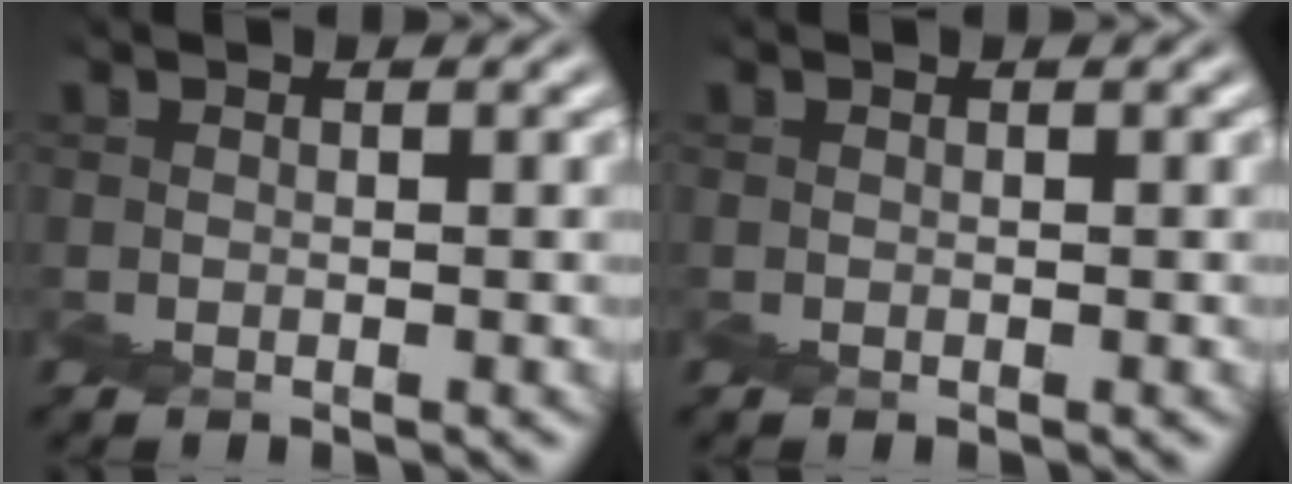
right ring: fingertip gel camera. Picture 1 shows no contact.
{"total": 0.0}